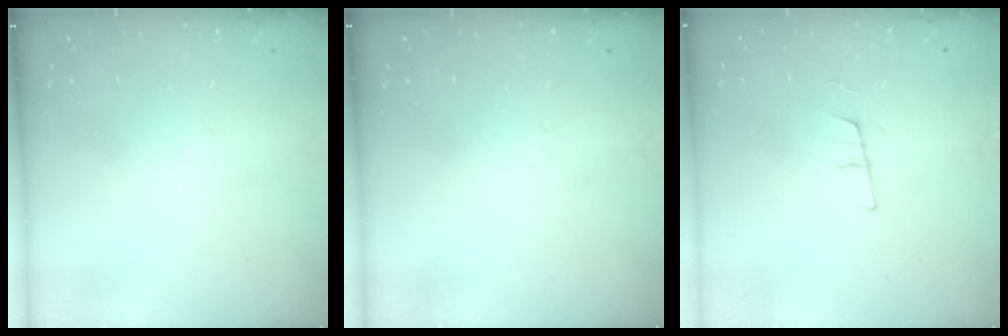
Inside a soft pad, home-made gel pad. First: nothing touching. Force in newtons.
{"total": 0.0}
{"total": 7.6, "press": 7.0, "slide": 3.0}